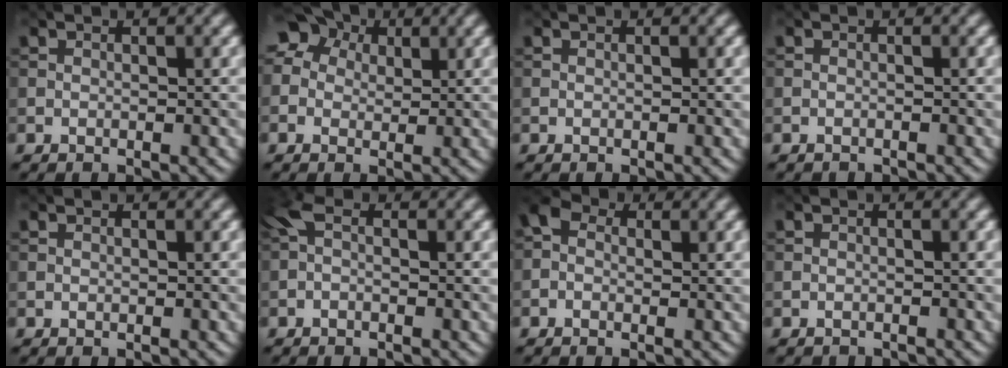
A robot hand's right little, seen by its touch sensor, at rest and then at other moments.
{"total": 7.7, "force": [3.3, 5.7, 3.8], "torque": [-0.075, 0.037, 0.030]}
{"total": 0.0}
{"total": 1.3, "force": [-1.2, -0.1, -0.2], "torque": [0.006, -0.006, -0.021]}
{"total": 0.0}
{"total": 1.8, "force": [-0.4, 0.8, 1.6], "torque": [-0.039, 0.003, -0.014]}
{"total": 2.0, "force": [0.0, 1.6, 1.2], "torque": [-0.027, 0.009, -0.017]}
{"total": 1.6, "force": [-1.6, -0.1, -0.1], "torque": [0.008, -0.005, -0.024]}